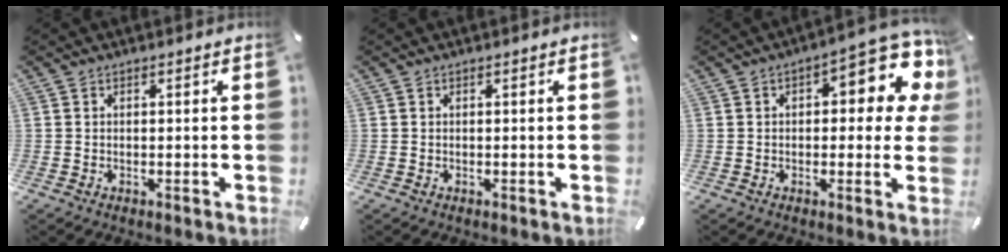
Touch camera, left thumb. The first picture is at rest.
{"total": 0.0}
{"total": 12.4, "force": [4.2, 5.6, 10.2], "torque": [-0.112, -0.036, 0.066]}